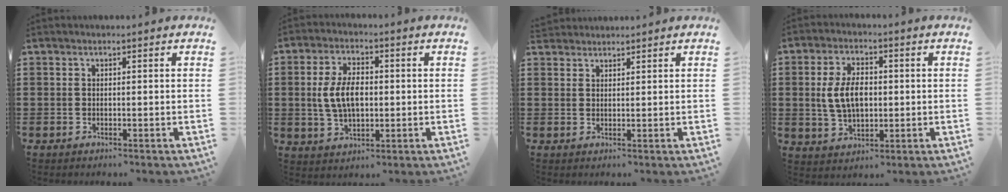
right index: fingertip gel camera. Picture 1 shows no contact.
{"total": 7.2, "force": [0.1, 4.1, 5.9], "torque": [-0.128, 0.003, -0.007]}
{"total": 1.7, "force": [1.6, 0.3, -0.4], "torque": [0.002, 0.004, 0.034]}
{"total": 7.2, "force": [0.3, 4.3, 5.8], "torque": [-0.128, 0.004, -0.004]}